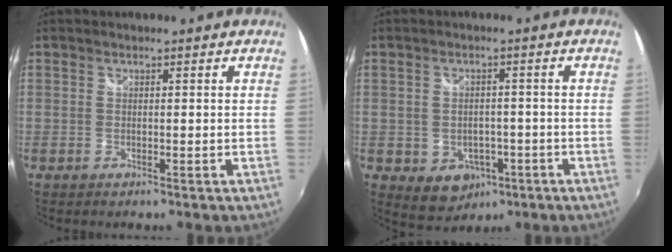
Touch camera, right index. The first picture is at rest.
{"total": 7.6, "force": [-3.1, 6.1, 3.3], "torque": [-0.080, -0.006, -0.027]}